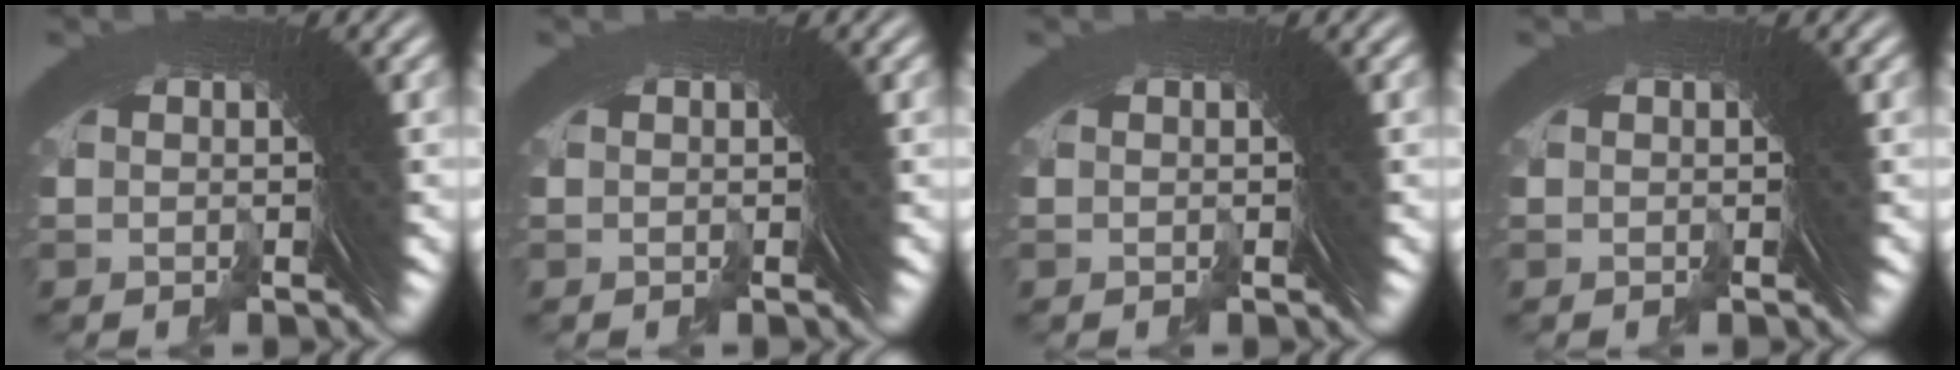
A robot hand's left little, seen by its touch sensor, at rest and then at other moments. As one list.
[{"total": 0.0}, {"total": 0.0}, {"total": 0.0}]